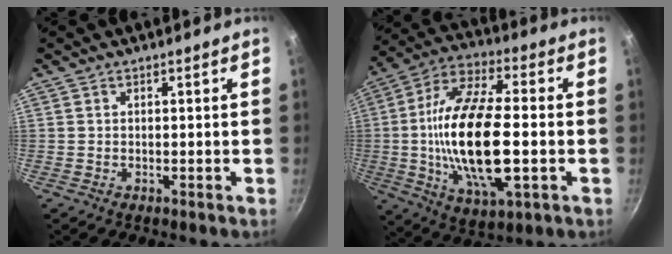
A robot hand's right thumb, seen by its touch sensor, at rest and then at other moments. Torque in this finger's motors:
{"motor_torque": [0.63, 3.41, 2.78, 0.01, 0.65]}